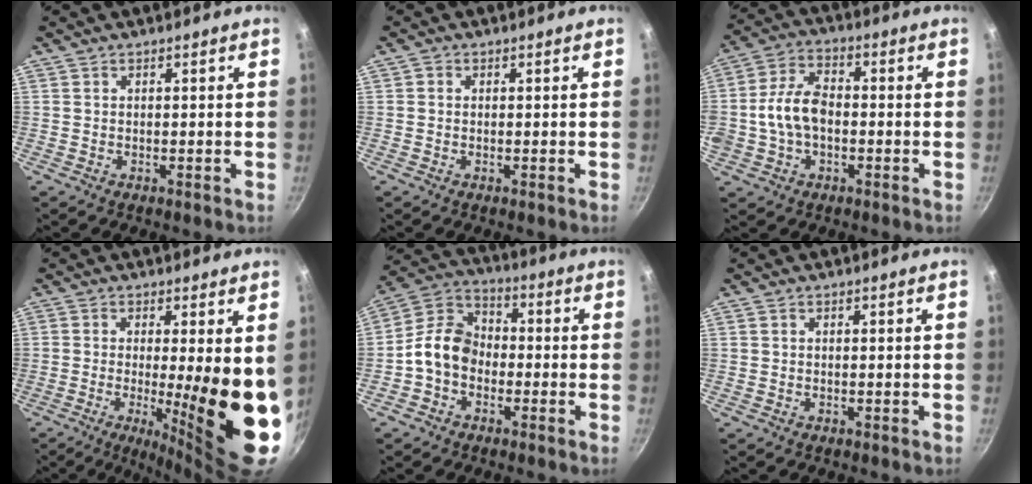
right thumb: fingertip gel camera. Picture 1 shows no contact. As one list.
[{"total": 0.5, "force": [0.0, 0.5, 0.0], "torque": [0.002, 0.002, -0.002]}, {"total": 10.0, "force": [-1.1, 6.6, 7.4], "torque": [-0.130, 0.030, -0.028]}, {"total": 16.0, "force": [-1.2, 3.6, 15.6], "torque": [-0.203, -0.034, -0.007]}, {"total": 10.9, "force": [-2.9, 8.2, 6.5], "torque": [-0.084, 0.044, -0.080]}, {"total": 0.0}]